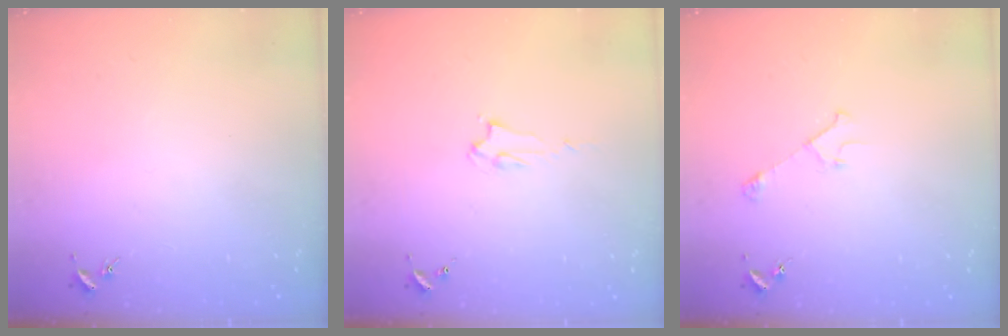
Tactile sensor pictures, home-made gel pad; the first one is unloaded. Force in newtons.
{"total": 2.0, "press": 2.0, "slide": 0.2}
{"total": 2.9, "press": 2.9, "slide": 0.3}